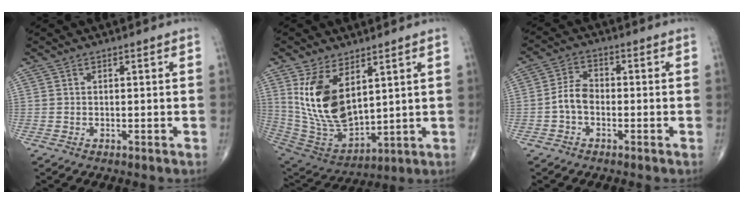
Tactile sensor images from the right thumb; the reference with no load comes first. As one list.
[{"total": 16.4, "force": [5.7, 8.7, 12.6], "torque": [-0.225, -0.029, 0.134]}, {"total": 4.7, "force": [-1.4, 3.0, 3.3], "torque": [-0.057, 0.018, -0.034]}]